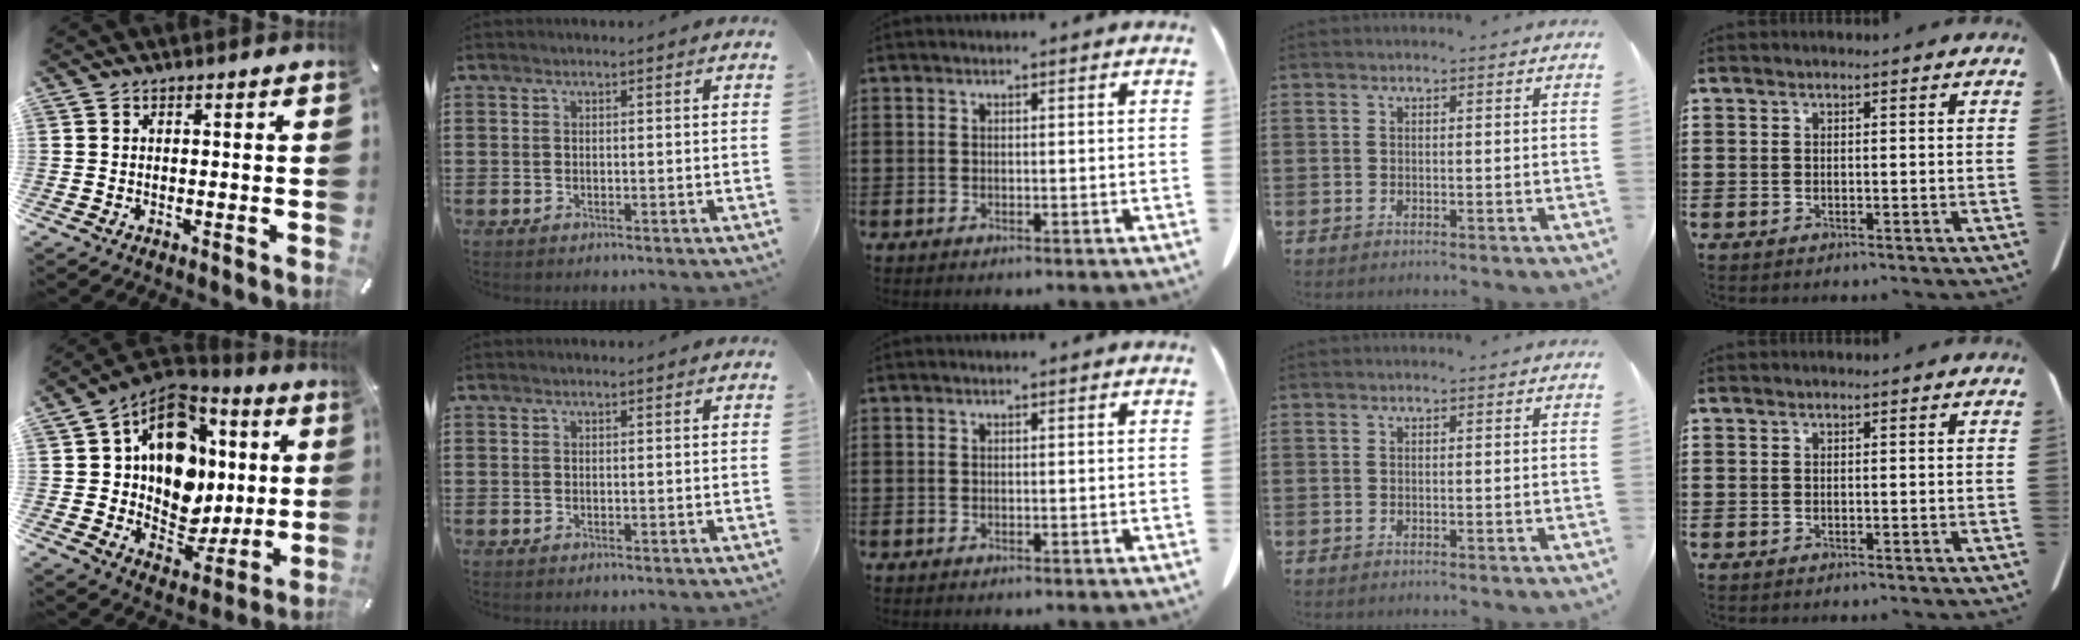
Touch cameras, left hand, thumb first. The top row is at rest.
{"thumb": {"total": 16.2, "force": [4.2, 12.7, 9.2], "torque": [-0.146, -0.030, 0.083]}}